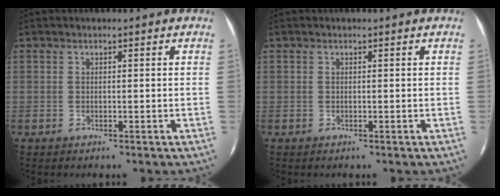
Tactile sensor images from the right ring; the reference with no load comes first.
{"total": 0.0}